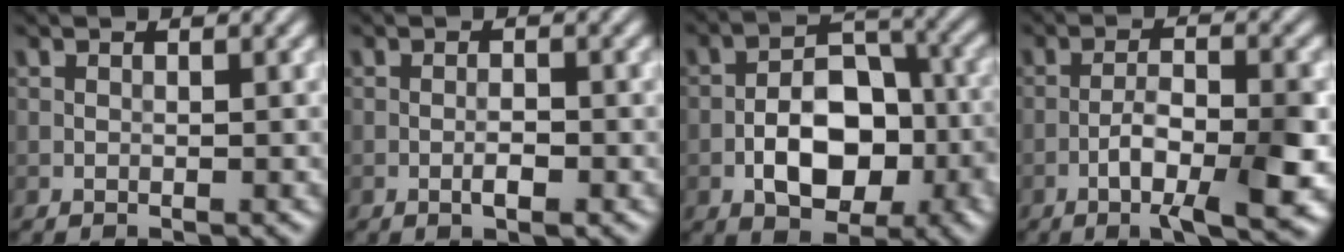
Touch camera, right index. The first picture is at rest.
{"total": 1.6, "force": [-0.6, 0.5, 1.4], "torque": [-0.029, 0.001, -0.013]}
{"total": 7.7, "force": [-2.5, 4.5, 5.8], "torque": [-0.088, 0.007, -0.043]}
{"total": 7.4, "force": [-3.2, 2.0, 6.3], "torque": [-0.107, 0.005, -0.051]}